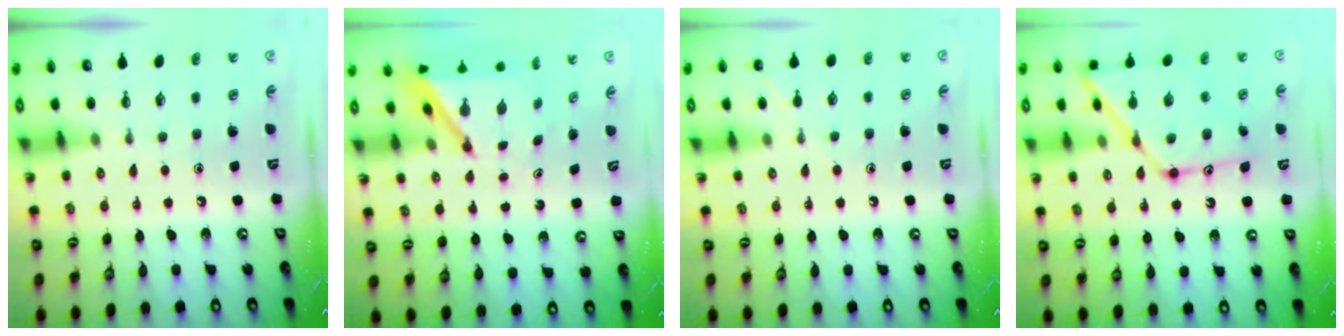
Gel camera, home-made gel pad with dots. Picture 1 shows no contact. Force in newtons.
{"total": 5.1, "press": 5.1, "slide": 0.4}
{"total": 3.5, "press": 3.4, "slide": 0.4}
{"total": 15.4, "press": 15.3, "slide": 1.3}